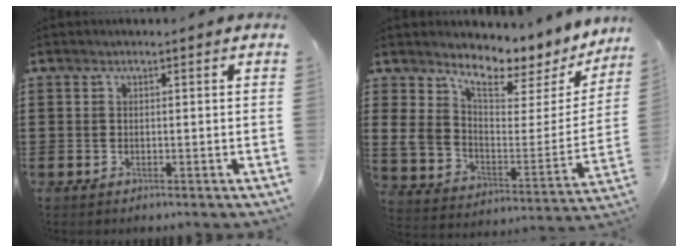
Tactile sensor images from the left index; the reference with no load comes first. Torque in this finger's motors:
{"motor_torque": [2.14, 0.00, 0.49, 0.21]}